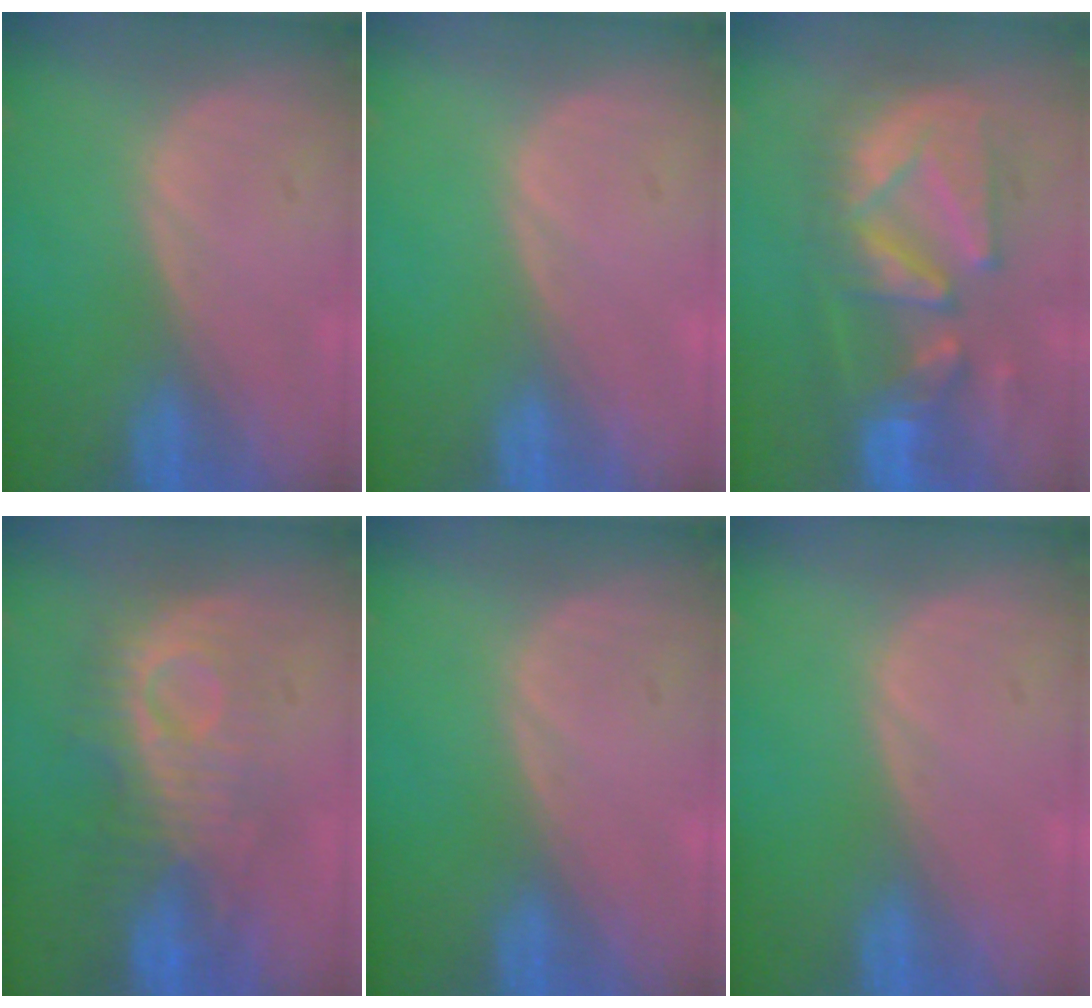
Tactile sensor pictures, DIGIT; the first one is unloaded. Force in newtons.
{"total": 0.0}
{"total": 10.9, "press": 10.6, "slide": 2.8}
{"total": 8.7, "press": 8.5, "slide": 2.0}
{"total": 0.0}
{"total": 0.0}